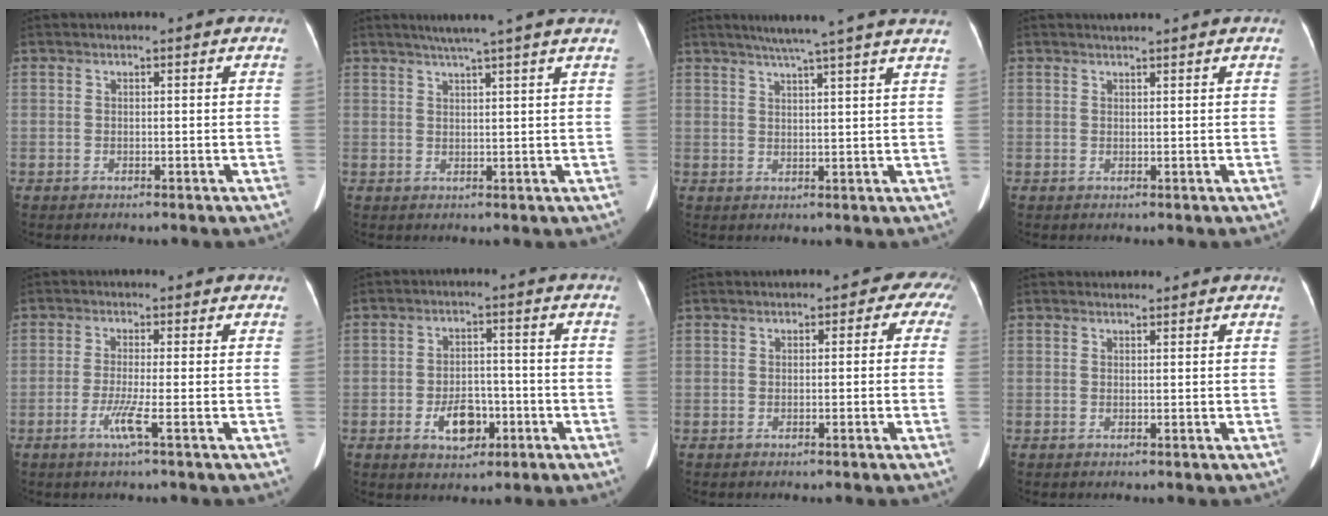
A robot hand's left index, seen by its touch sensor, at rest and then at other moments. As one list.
[{"total": 7.0, "force": [5.5, -1.4, 4.1], "torque": [-0.057, 0.018, 0.070]}, {"total": 11.8, "force": [9.6, -1.2, 6.7], "torque": [-0.099, 0.015, 0.111]}, {"total": 1.2, "force": [1.2, -0.1, 0.3], "torque": [-0.007, 0.016, 0.025]}, {"total": 3.3, "force": [-1.5, -0.6, 2.9], "torque": [-0.061, -0.009, -0.034]}, {"total": 6.1, "force": [-2.6, 3.6, 4.2], "torque": [-0.073, 0.006, -0.038]}, {"total": 3.4, "force": [-0.3, 2.6, 2.3], "torque": [-0.004, 0.026, -0.014]}, {"total": 0.8, "force": [0.7, 0.4, -0.1], "torque": [-0.003, 0.007, 0.011]}]